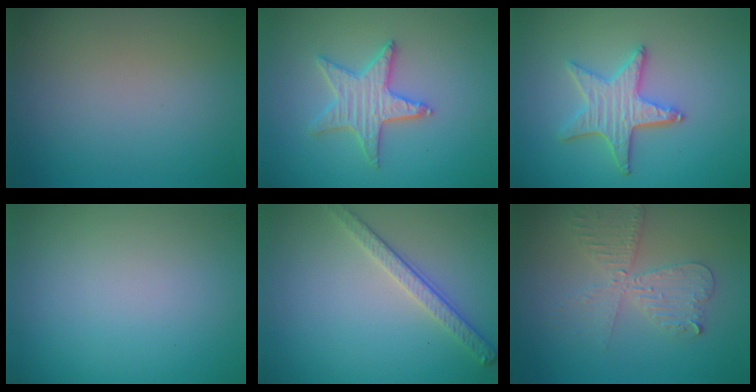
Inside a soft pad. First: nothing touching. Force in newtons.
{"total": 3.5, "press": 3.4, "slide": 0.9}
{"total": 4.2, "press": 3.8, "slide": 1.7}
{"total": 0.0}
{"total": 2.8, "press": 2.5, "slide": 1.2}
{"total": 4.1, "press": 3.5, "slide": 2.0}